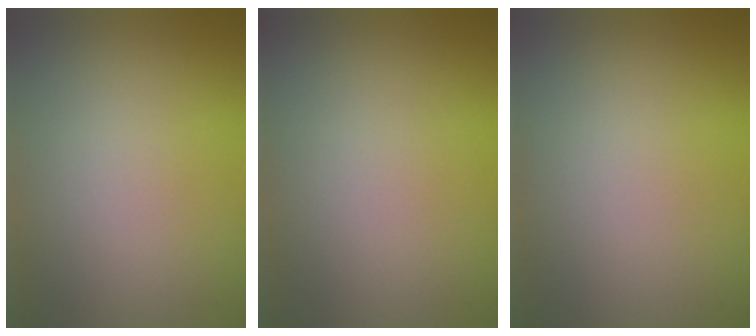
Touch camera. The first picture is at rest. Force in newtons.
{"total": 0.0}
{"total": 0.0}